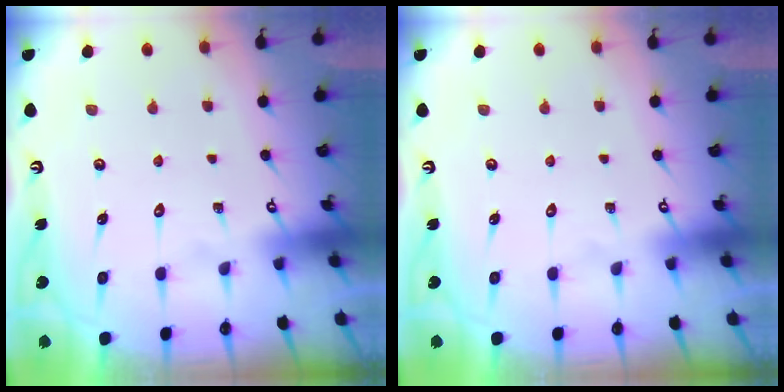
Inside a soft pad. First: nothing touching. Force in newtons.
{"total": 0.0}